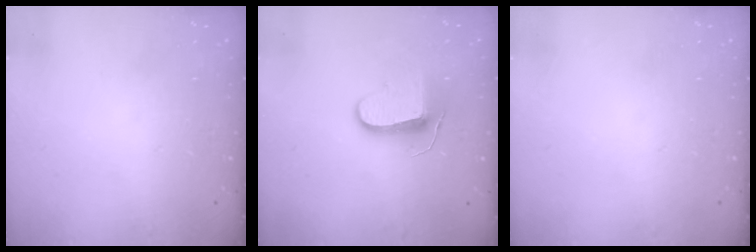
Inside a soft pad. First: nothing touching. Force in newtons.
{"total": 9.5, "press": 9.5, "slide": 0.3}
{"total": 0.0}